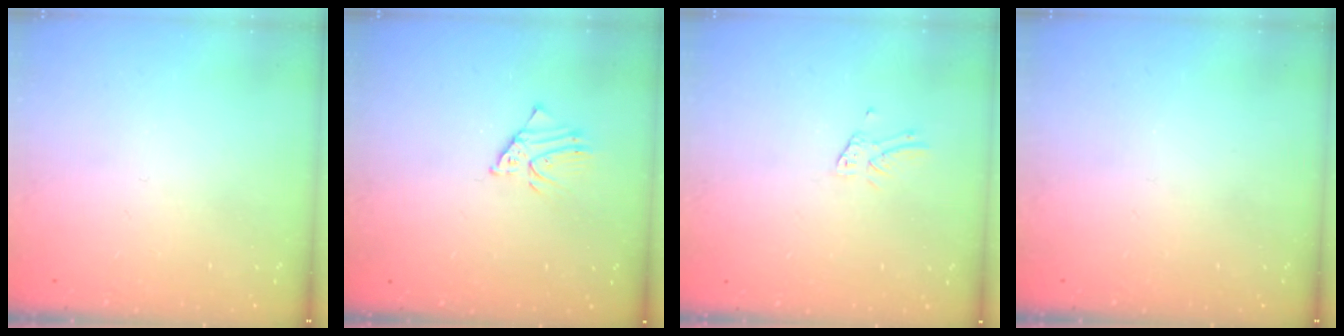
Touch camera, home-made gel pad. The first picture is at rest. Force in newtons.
{"total": 2.3, "press": 2.3, "slide": 0.2}
{"total": 1.9, "press": 1.9, "slide": 0.2}
{"total": 0.0}